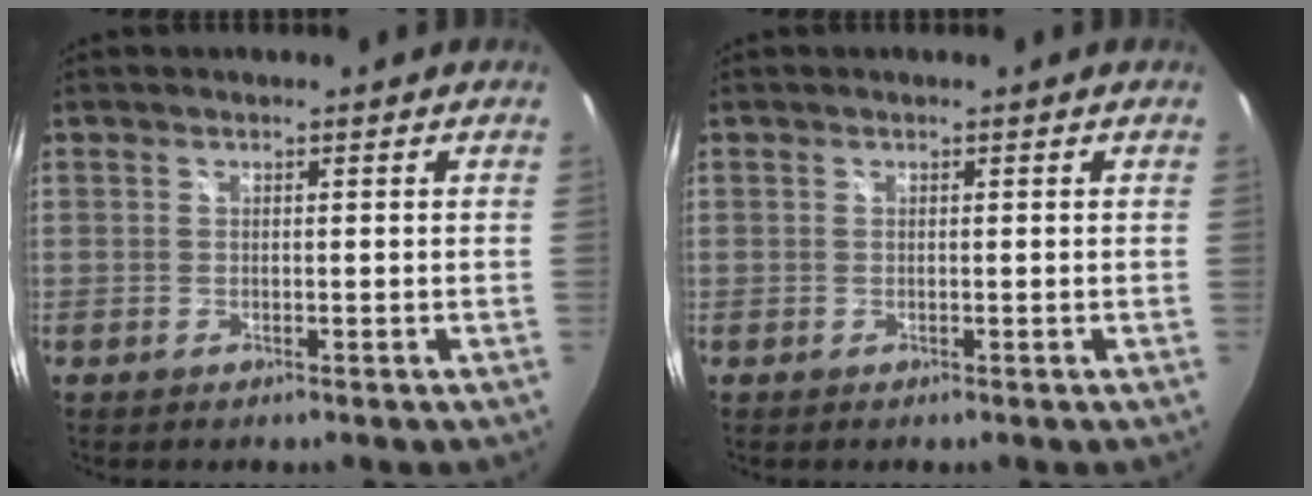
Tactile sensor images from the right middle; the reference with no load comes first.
{"total": 0.0}